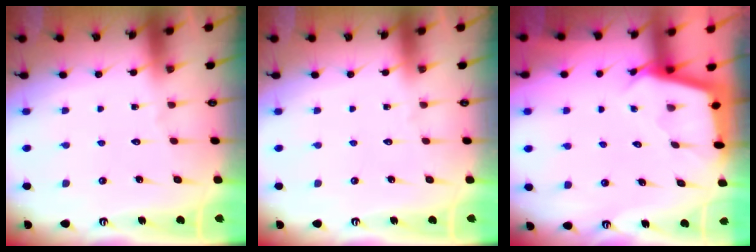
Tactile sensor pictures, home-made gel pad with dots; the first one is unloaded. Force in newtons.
{"total": 0.0}
{"total": 2.4, "press": 2.4, "slide": 0.1}